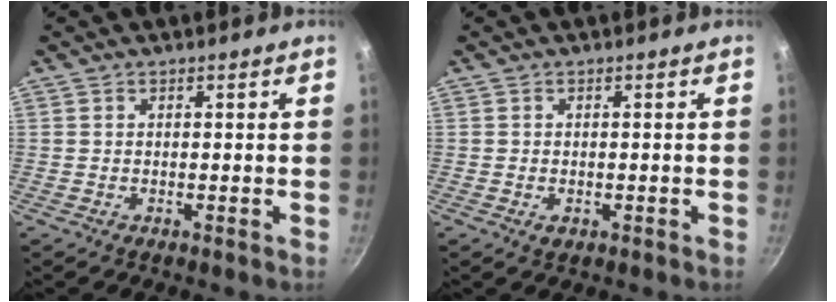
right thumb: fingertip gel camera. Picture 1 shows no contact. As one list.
[{"total": 1.4, "force": [-0.5, 0.9, 0.9], "torque": [-0.012, 0.003, -0.004]}]